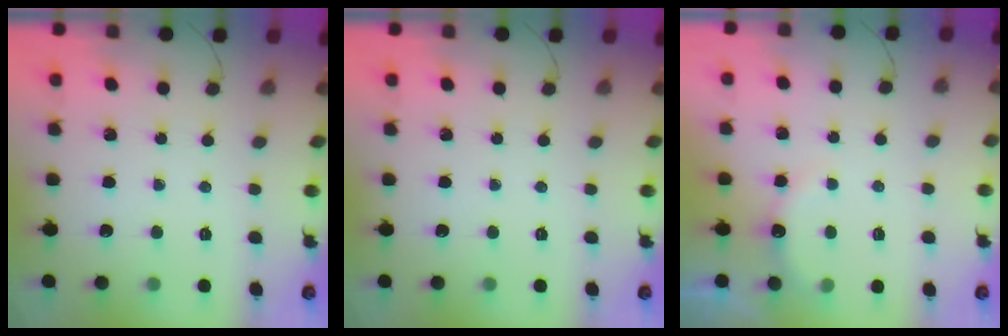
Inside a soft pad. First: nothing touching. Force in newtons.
{"total": 0.0}
{"total": 6.7, "press": 6.6, "slide": 1.3}